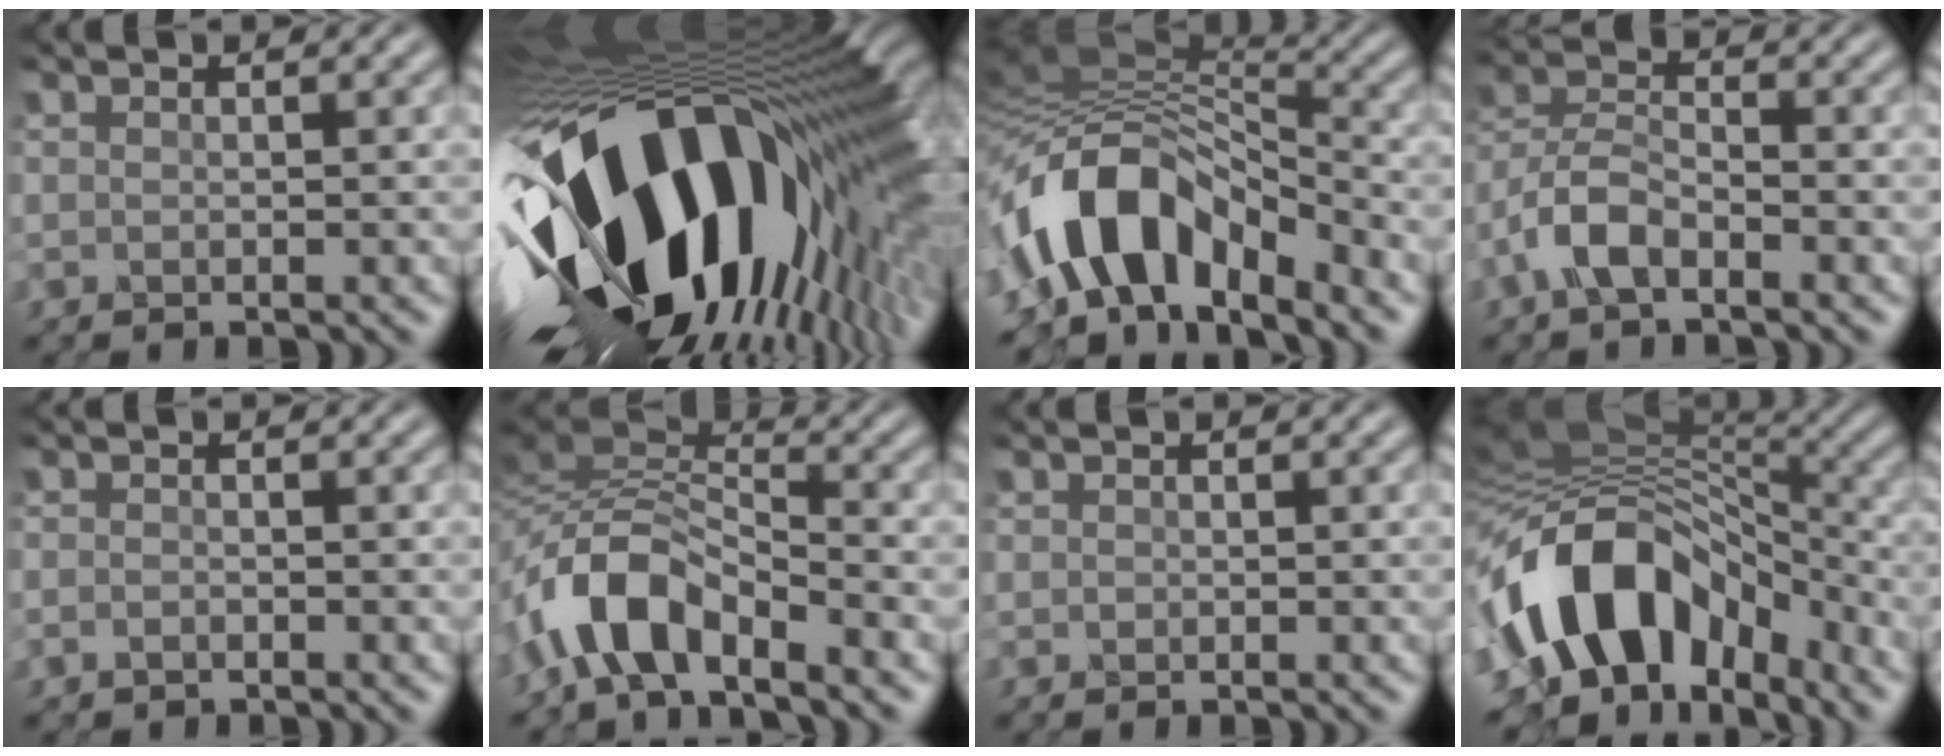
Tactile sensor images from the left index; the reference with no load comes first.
{"total": 20.5, "force": [-3.1, 10.8, 17.1], "torque": [-0.323, -0.044, -0.047]}
{"total": 10.0, "force": [-5.1, 5.3, 6.8], "torque": [-0.117, 0.015, -0.089]}
{"total": 4.0, "force": [-2.5, 1.6, 2.6], "torque": [-0.061, 0.014, -0.059]}
{"total": 0.7, "force": [-0.5, 0.4, 0.2], "torque": [0.003, 0.004, -0.014]}
{"total": 6.0, "force": [-3.8, 2.0, 4.2], "torque": [-0.081, 0.008, -0.081]}
{"total": 0.5, "force": [0.2, 0.4, 0.2], "torque": [0.004, 0.004, -0.002]}
{"total": 12.2, "force": [-5.0, 7.8, 8.0], "torque": [-0.151, 0.016, -0.092]}